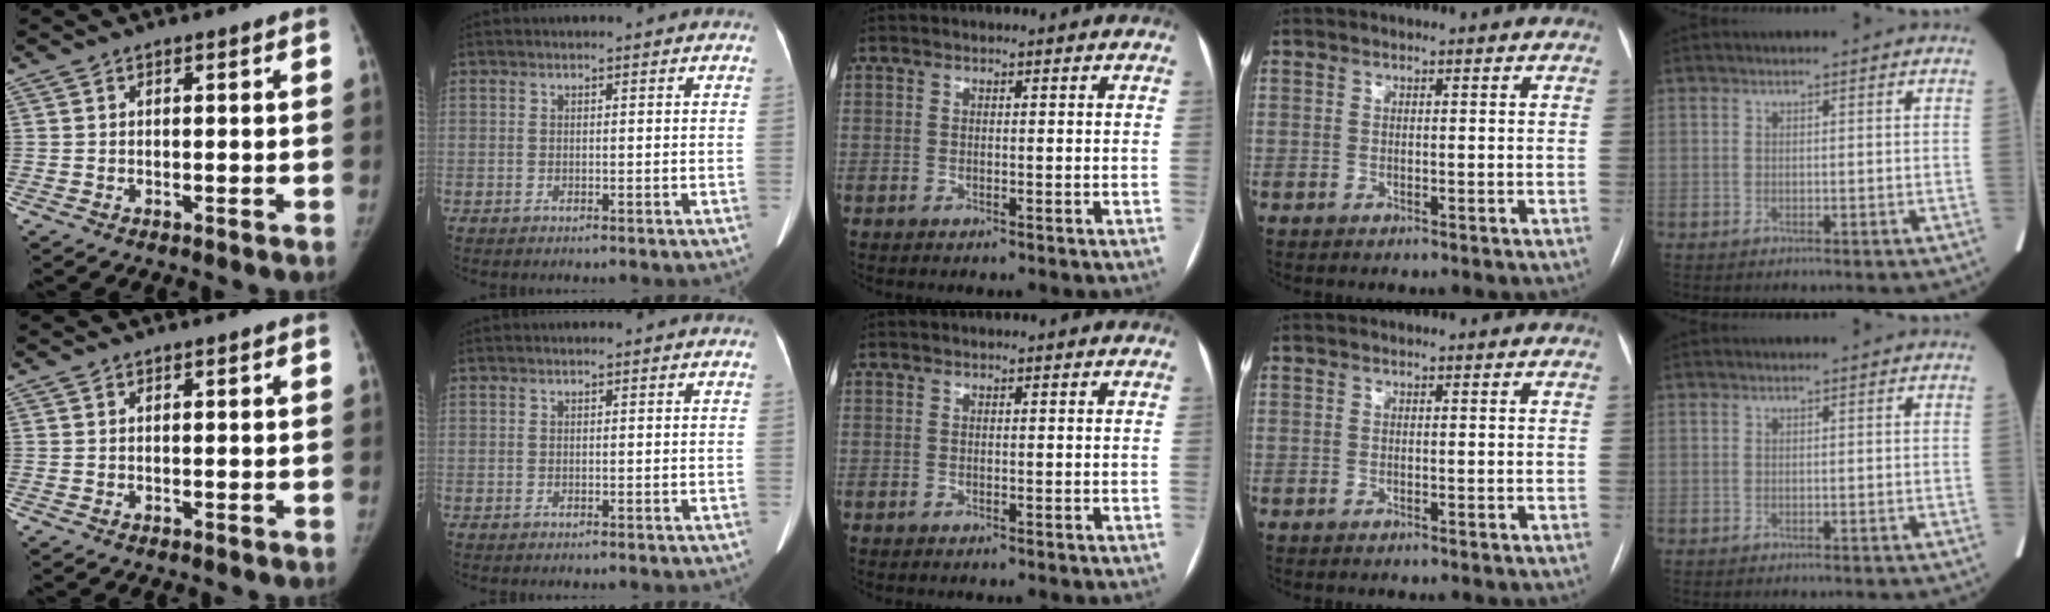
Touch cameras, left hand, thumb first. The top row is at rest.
{}